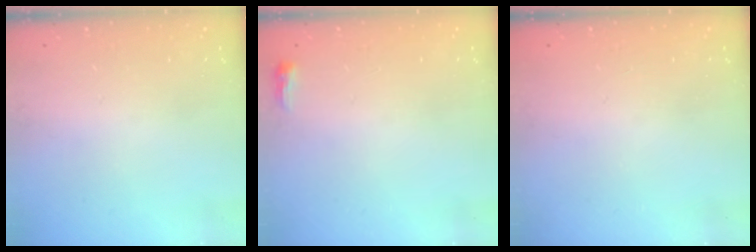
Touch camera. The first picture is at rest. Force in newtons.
{"total": 2.9, "press": 2.8, "slide": 0.8}
{"total": 0.0}